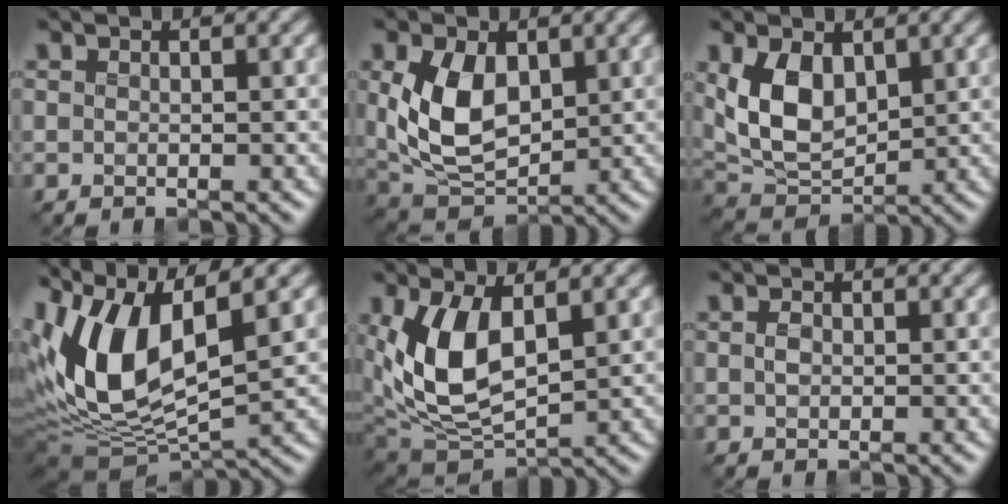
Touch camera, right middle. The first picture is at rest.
{"total": 7.0, "force": [0.5, 4.4, 5.4], "torque": [-0.115, -0.009, 0.011]}
{"total": 5.8, "force": [1.1, 3.6, 4.4], "torque": [-0.088, -0.010, 0.023]}
{"total": 11.8, "force": [2.3, 5.6, 10.1], "torque": [-0.212, 0.000, 0.037]}
{"total": 7.9, "force": [1.0, 4.2, 6.6], "torque": [-0.142, -0.009, 0.017]}
{"total": 0.9, "force": [-0.4, 0.6, 0.6], "torque": [-0.011, 0.001, -0.009]}